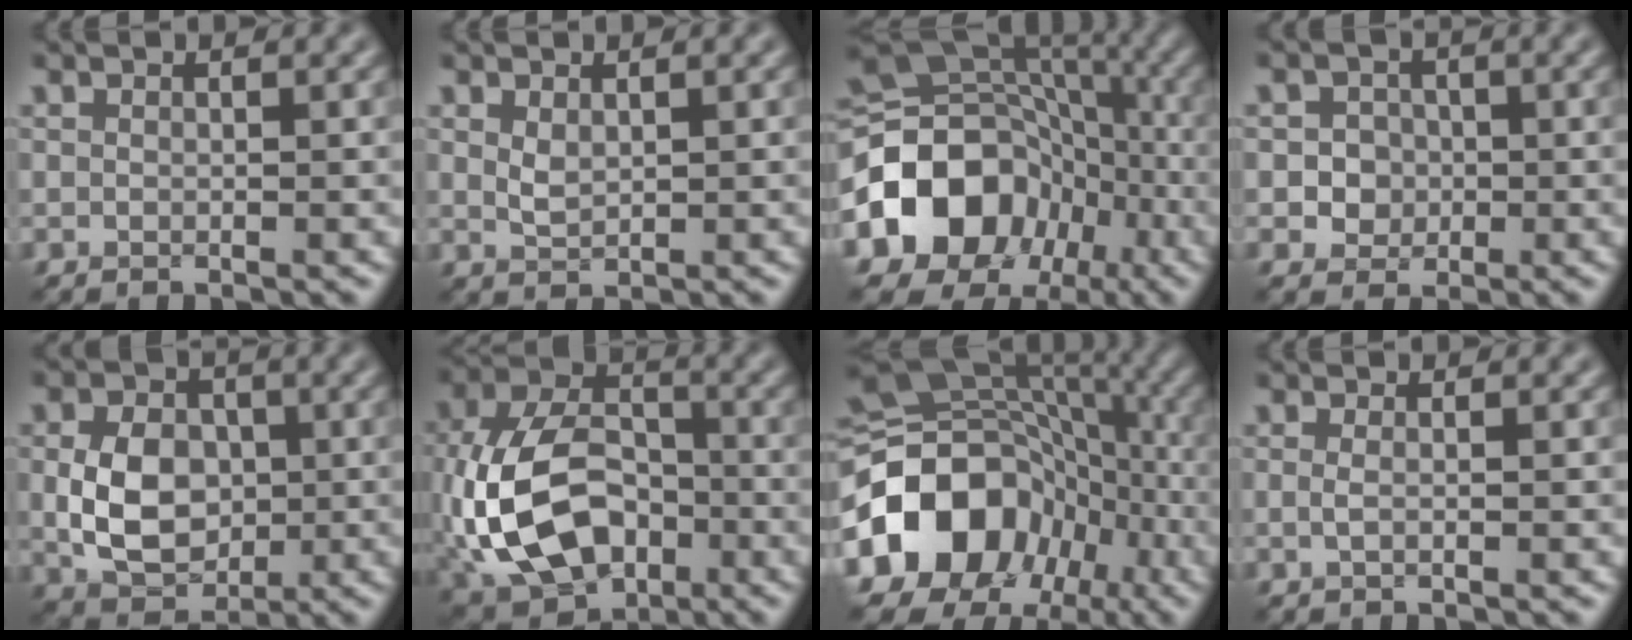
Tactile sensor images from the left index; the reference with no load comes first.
{"total": 1.3, "force": [0.5, 0.7, 0.9], "torque": [-0.024, -0.001, 0.015]}
{"total": 13.8, "force": [-4.4, 11.1, 7.0], "torque": [-0.149, -0.009, -0.090]}
{"total": 2.6, "force": [-0.4, 2.4, 0.9], "torque": [0.001, 0.004, -0.020]}
{"total": 6.4, "force": [-0.4, 4.7, 4.3], "torque": [-0.089, -0.003, -0.010]}
{"total": 12.4, "force": [-3.1, 8.3, 8.6], "torque": [-0.182, -0.006, -0.070]}
{"total": 18.7, "force": [-5.7, 15.2, 9.2], "torque": [-0.181, -0.013, -0.113]}
{"total": 0.6, "force": [-0.1, 0.0, 0.6], "torque": [-0.018, 0.000, -0.005]}